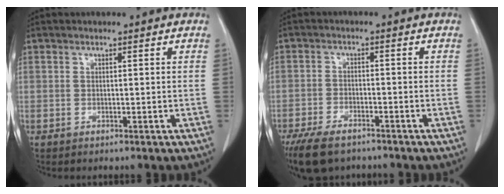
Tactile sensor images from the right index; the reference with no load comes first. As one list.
[{"total": 8.8, "force": [-6.8, 3.3, 4.5], "torque": [-0.078, -0.012, -0.113]}]